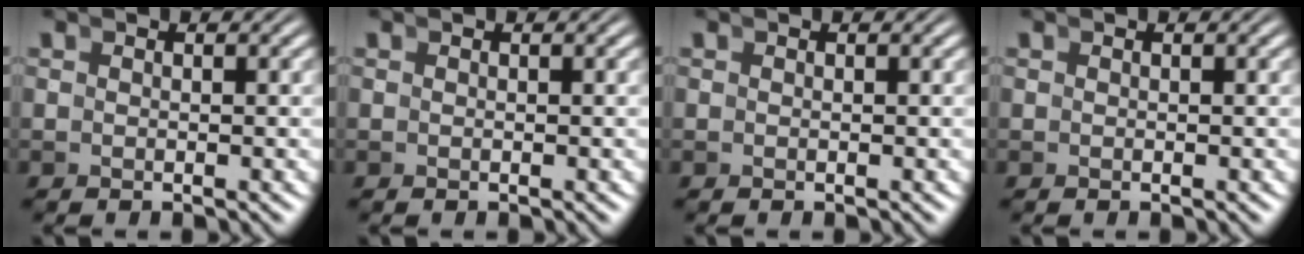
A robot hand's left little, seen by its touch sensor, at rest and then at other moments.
{"total": 0.0}
{"total": 0.0}
{"total": 0.0}